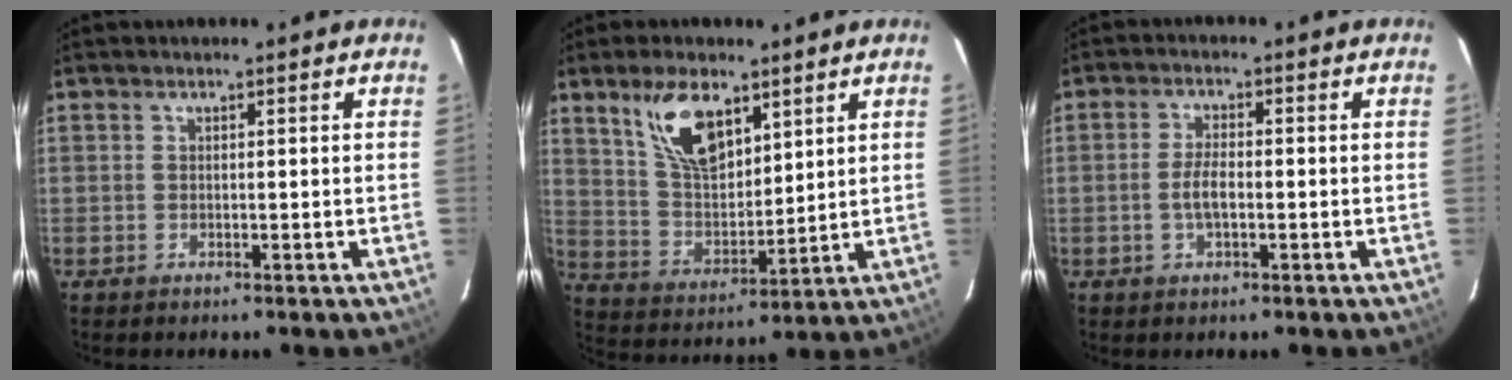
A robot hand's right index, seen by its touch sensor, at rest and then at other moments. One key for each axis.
{"total": 12.1, "fx": 7.1, "fy": 5.6, "fz": 8.0, "tx": -0.148, "ty": 0.009, "tz": 0.147}
{"total": 3.8, "fx": -1.0, "fy": 1.3, "fz": 3.4, "tx": -0.072, "ty": 0.000, "tz": -0.018}